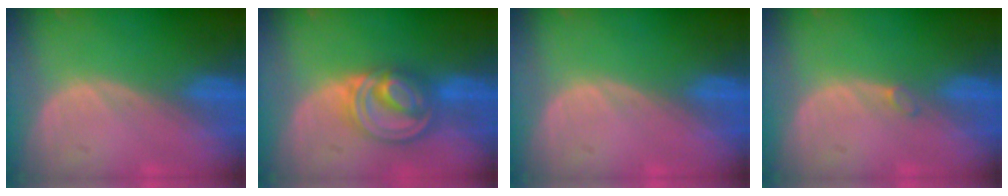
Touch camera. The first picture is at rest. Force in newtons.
{"total": 8.3, "press": 7.1, "slide": 4.4}
{"total": 0.0}
{"total": 0.9, "press": 0.8, "slide": 0.2}